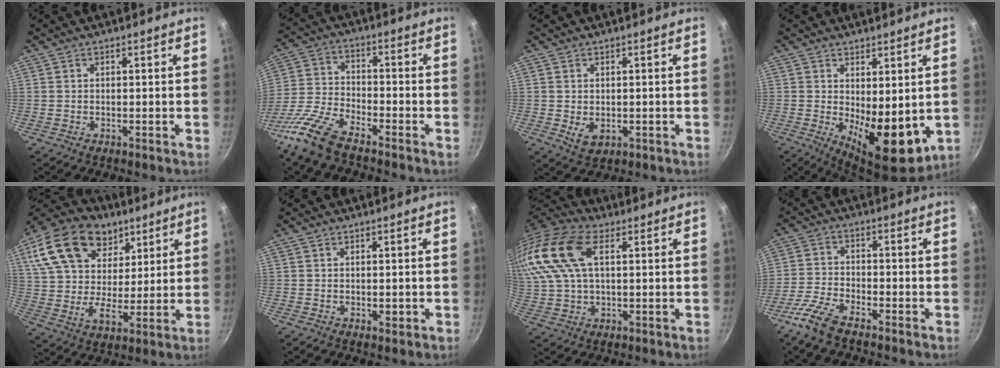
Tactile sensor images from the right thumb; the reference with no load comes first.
{"total": 10.7, "force": [-8.0, 3.5, 6.1], "torque": [-0.137, 0.041, -0.177]}
{"total": 3.3, "force": [-0.3, 2.3, 2.3], "torque": [-0.038, -0.008, 0.000]}
{"total": 11.2, "force": [-0.1, 4.9, 10.1], "torque": [-0.121, -0.024, 0.011]}
{"total": 22.6, "force": [11.1, 15.1, 12.6], "torque": [-0.211, -0.012, 0.191]}
{"total": 1.4, "force": [-0.3, 0.8, 1.2], "torque": [-0.015, 0.000, -0.003]}
{"total": 18.8, "force": [6.1, 10.5, 14.3], "torque": [-0.309, 0.025, 0.108]}
{"total": 6.3, "force": [-4.8, 2.0, 3.6], "torque": [-0.087, 0.024, -0.105]}